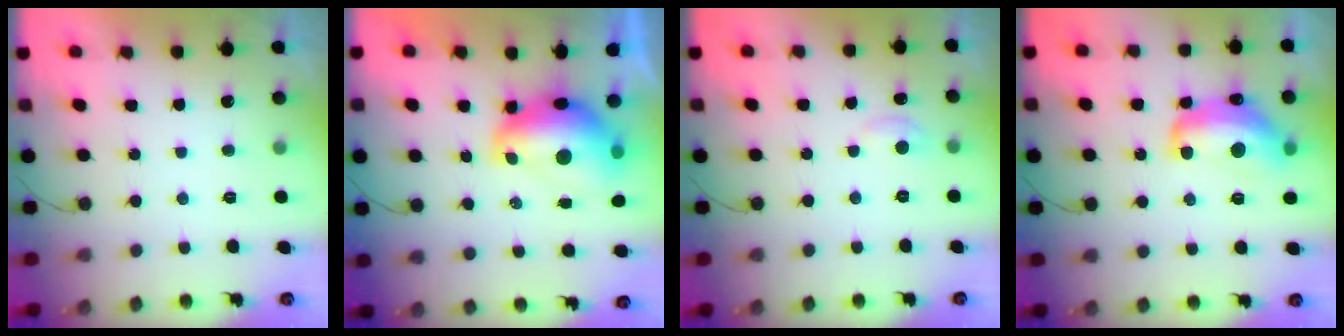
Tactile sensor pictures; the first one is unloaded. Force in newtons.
{"total": 12.0, "press": 11.9, "slide": 1.0}
{"total": 5.9, "press": 5.8, "slide": 0.8}
{"total": 14.3, "press": 14.3, "slide": 1.3}